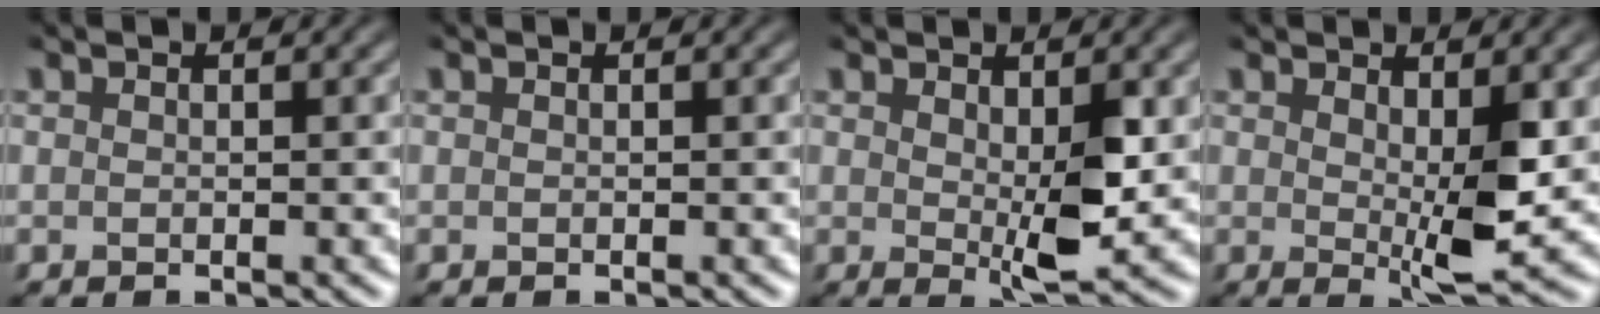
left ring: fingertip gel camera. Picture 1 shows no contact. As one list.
[{"total": 0.0}, {"total": 4.3, "force": [0.4, 1.6, 4.0], "torque": [-0.067, -0.009, 0.010]}, {"total": 4.5, "force": [0.6, 1.2, 4.3], "torque": [-0.071, -0.014, 0.013]}]